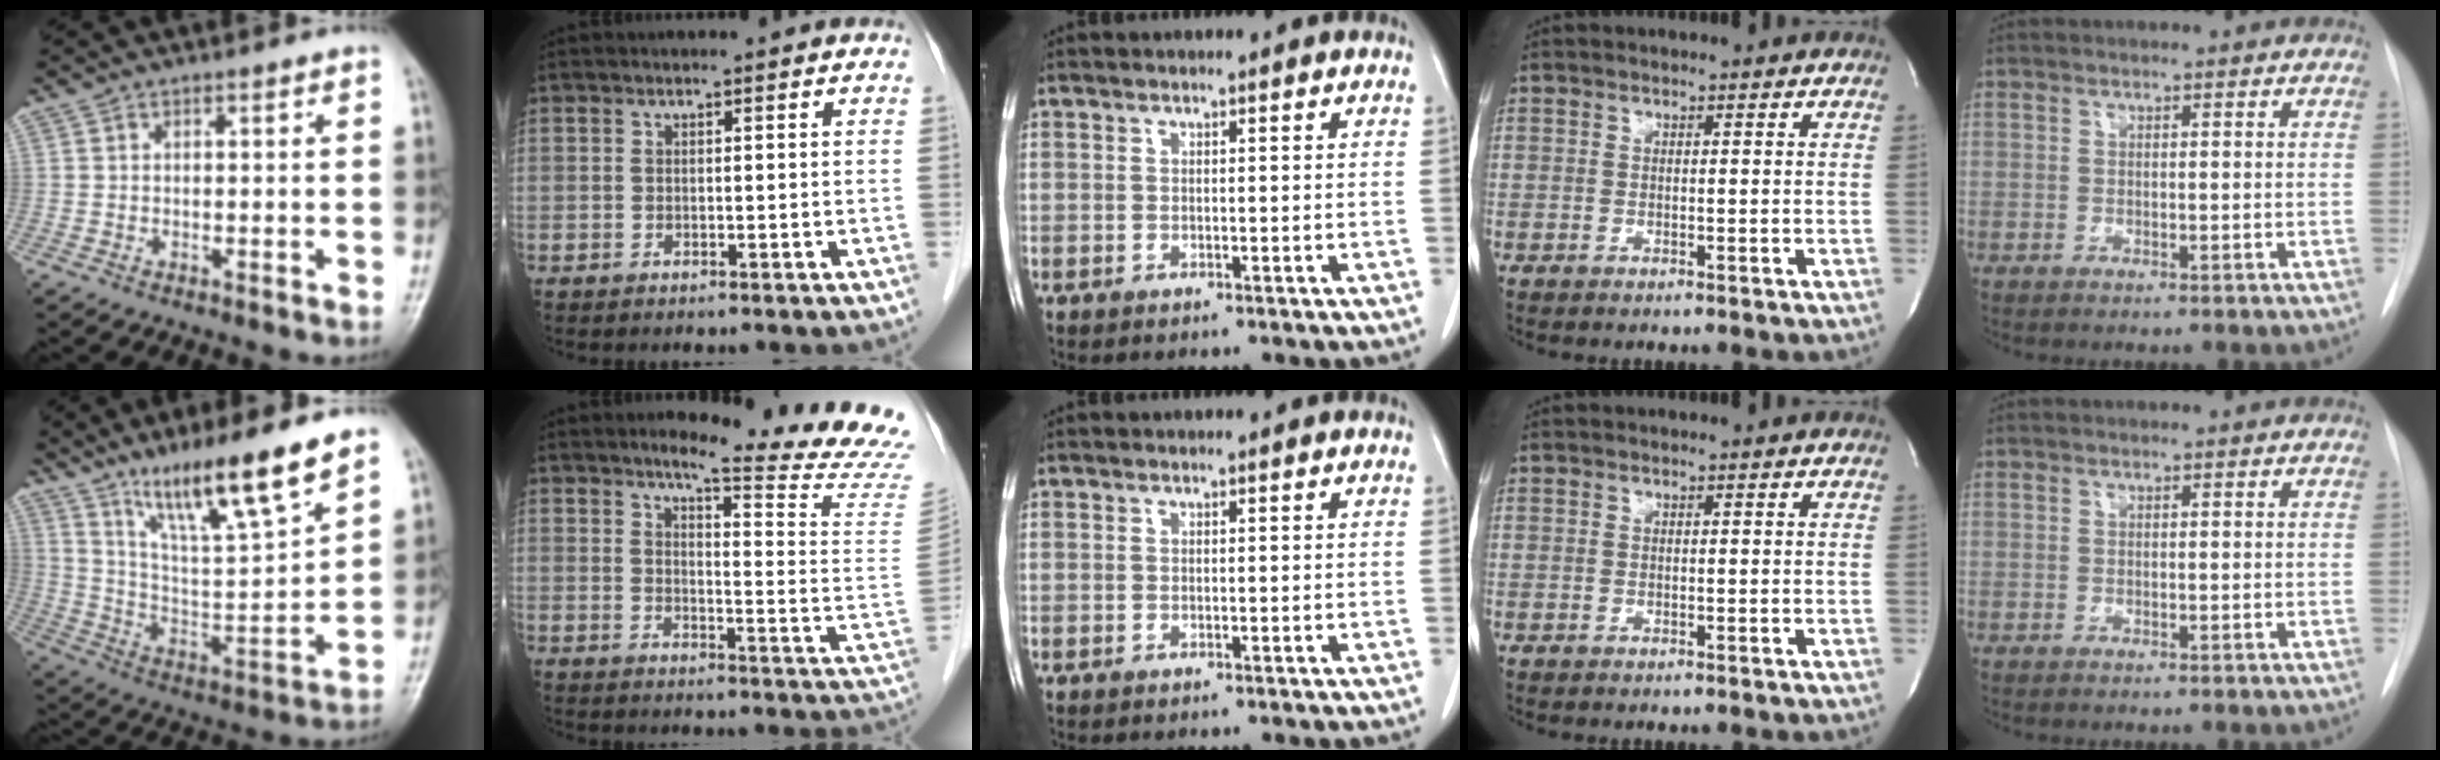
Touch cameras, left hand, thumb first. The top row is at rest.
{"thumb": {"total": 17.5, "force": [12.3, 2.2, 12.3], "torque": [-0.193, -0.067, 0.223]}, "index": {"total": 17.3, "force": [15.9, -1.8, 6.5], "torque": [-0.099, -0.123, 0.181]}}